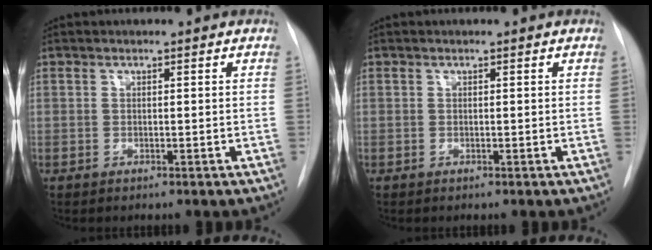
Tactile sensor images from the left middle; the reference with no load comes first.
{"total": 0.0}